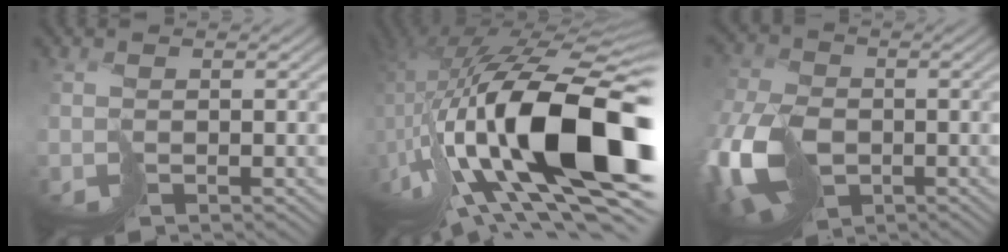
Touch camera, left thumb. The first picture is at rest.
{"total": 20.0, "force": [-4.1, 6.9, 18.4], "torque": [-0.327, -0.029, -0.059]}
{"total": 13.1, "force": [-4.1, 8.6, 8.9], "torque": [-0.225, -0.034, -0.079]}